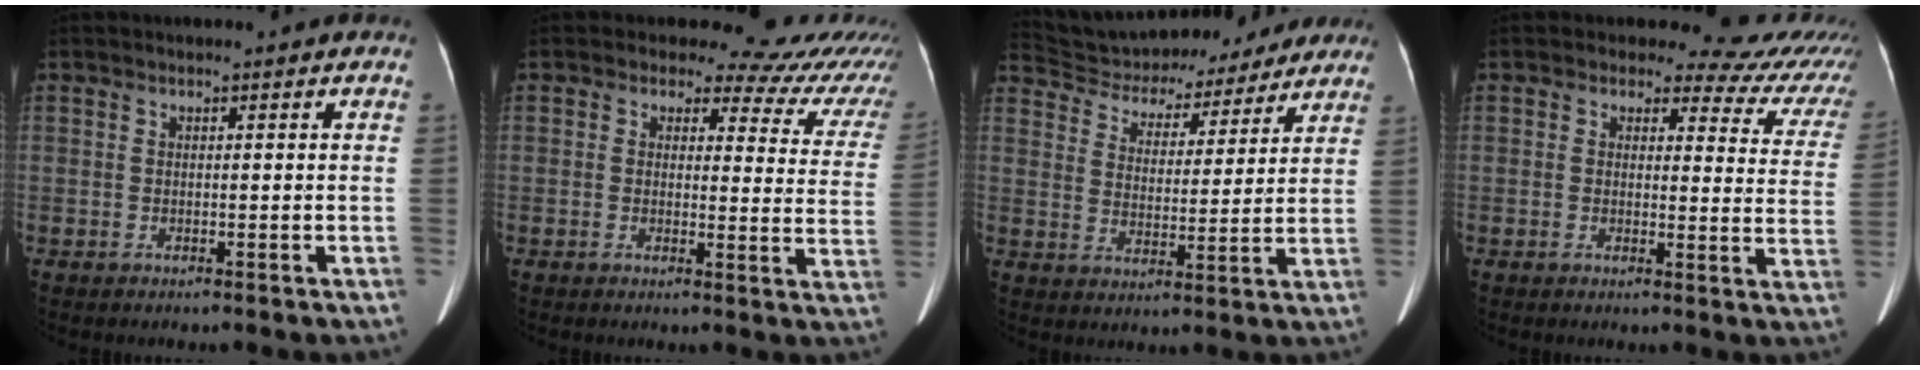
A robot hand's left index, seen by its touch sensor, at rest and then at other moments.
{"total": 15.5, "force": [14.7, 4.7, 1.2], "torque": [0.027, -0.084, 0.118]}
{"total": 19.7, "force": [18.0, 6.8, 4.5], "torque": [-0.084, 0.026, 0.255]}
{"total": 13.0, "force": [12.1, 4.6, 1.1], "torque": [0.029, -0.065, 0.089]}